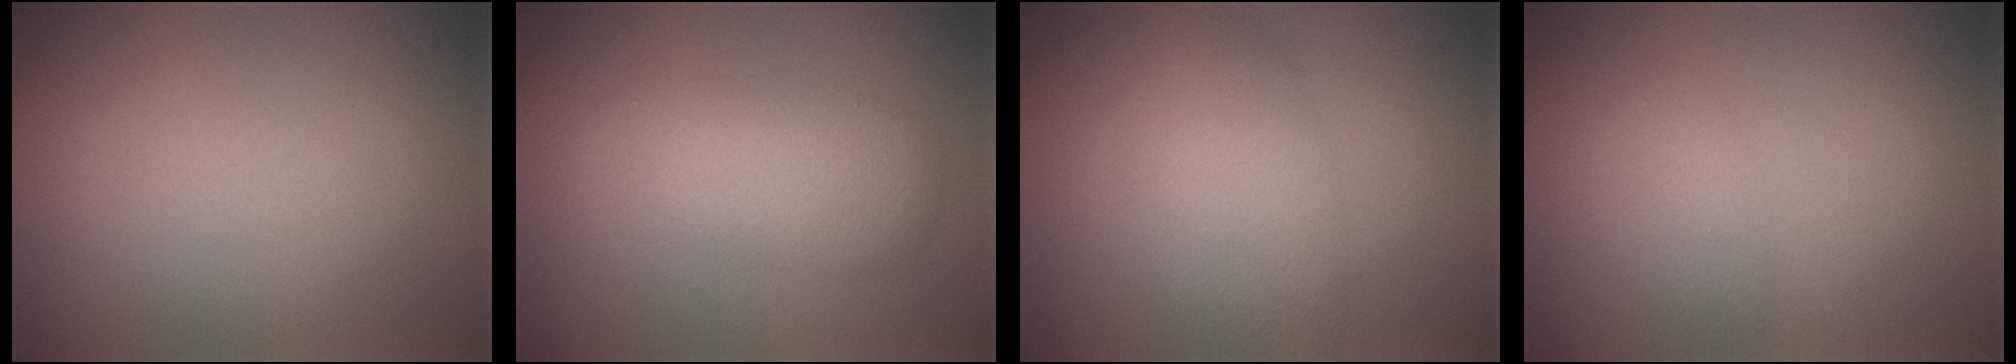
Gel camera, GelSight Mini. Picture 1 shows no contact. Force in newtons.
{"total": 2.9, "press": 2.9, "slide": 0.2}
{"total": 4.0, "press": 4.0, "slide": 0.2}
{"total": 1.2, "press": 1.2, "slide": 0.1}